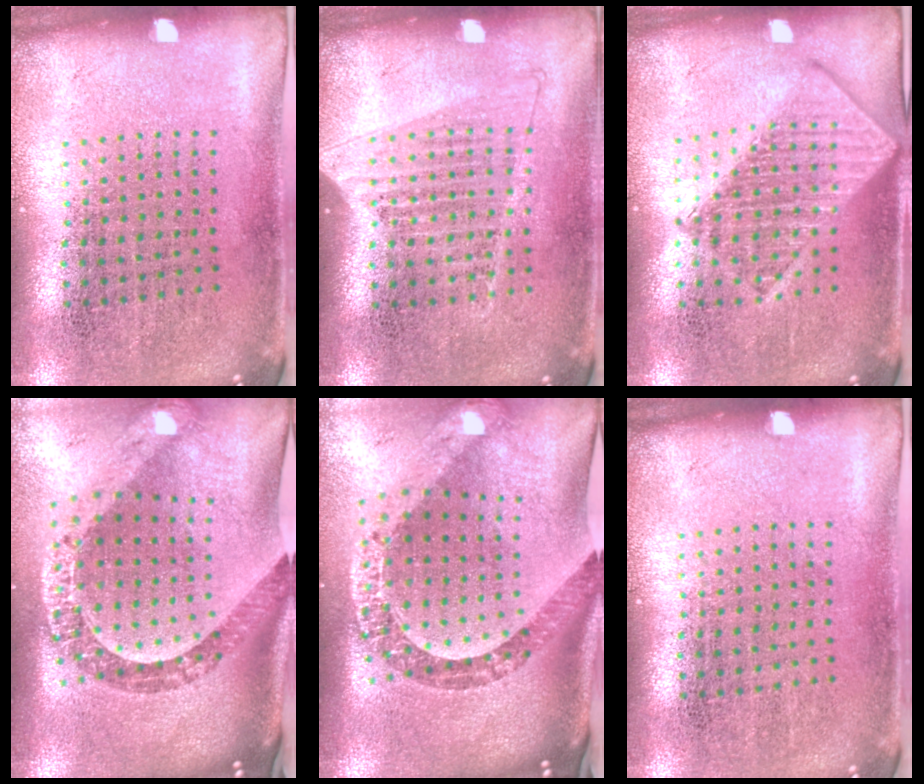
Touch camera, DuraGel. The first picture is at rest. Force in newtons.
{"total": 1.2, "press": 1.1, "slide": 0.5}
{"total": 2.0, "press": 1.9, "slide": 0.2}
{"total": 2.6, "press": 2.0, "slide": 1.6}
{"total": 3.0, "press": 2.2, "slide": 2.0}
{"total": 0.0}